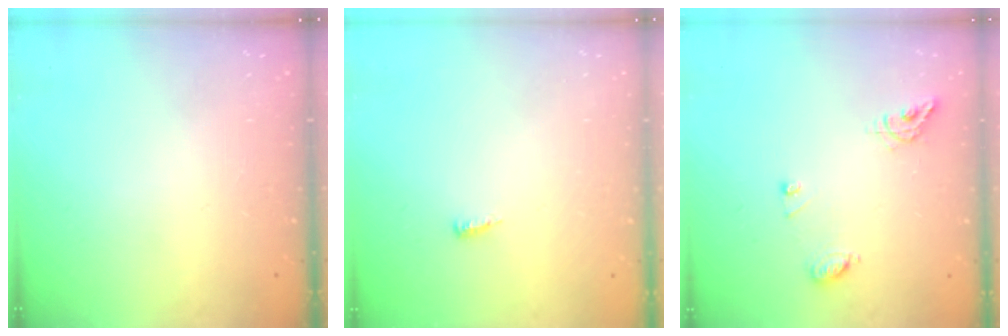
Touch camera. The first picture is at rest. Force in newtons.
{"total": 2.9, "press": 2.9, "slide": 0.4}
{"total": 8.2, "press": 8.2, "slide": 0.8}